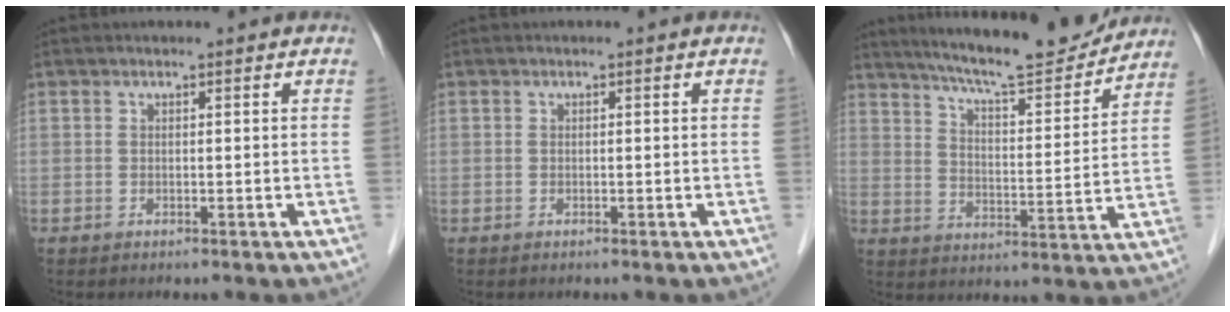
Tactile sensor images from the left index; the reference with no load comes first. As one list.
[{"total": 0.0}, {"total": 15.5, "force": [14.2, 1.4, 5.9], "torque": [-0.097, -0.011, 0.208]}]